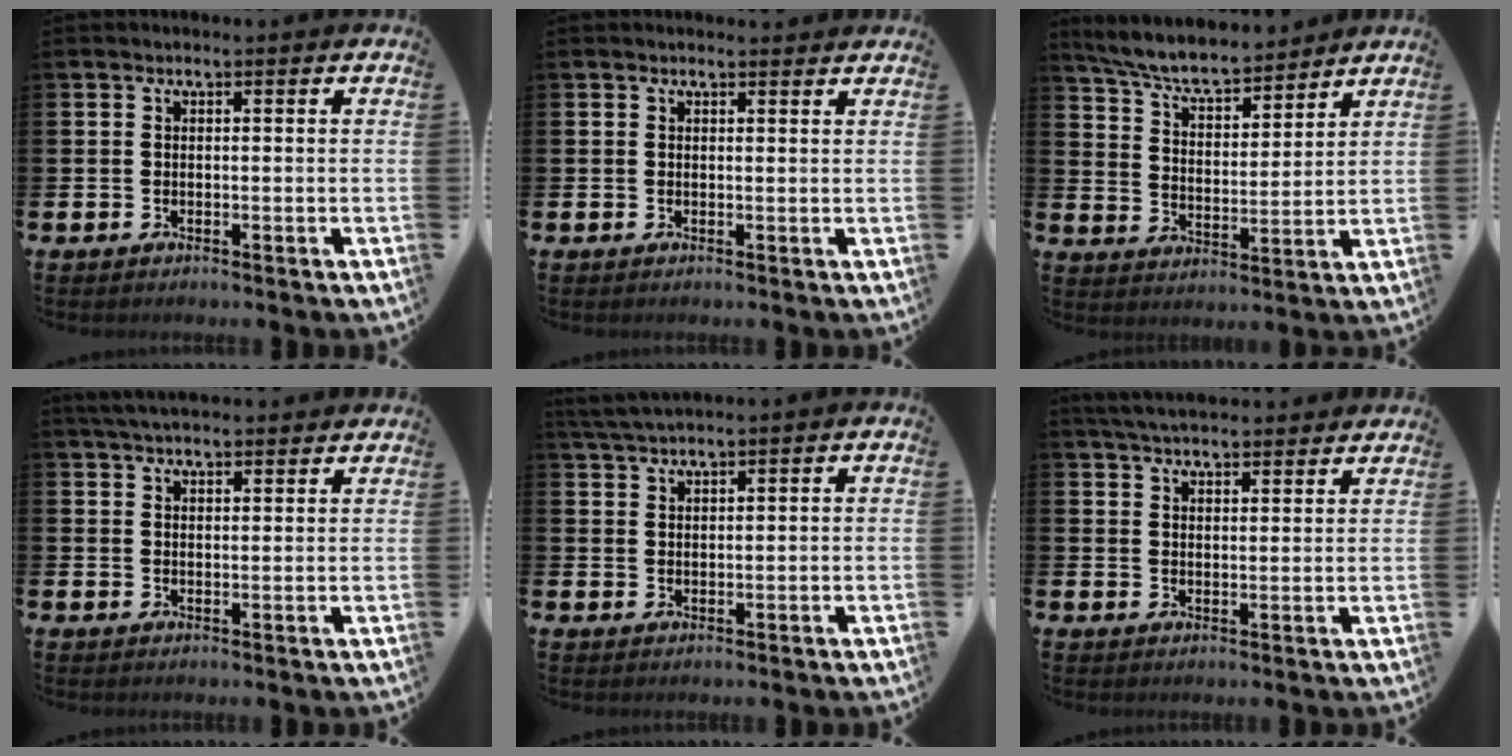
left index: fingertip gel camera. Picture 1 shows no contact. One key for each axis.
{"total": 0.8, "fx": 0.8, "fy": 0.1, "fz": 0.1, "tx": 0.011, "ty": -0.004, "tz": 0.012}
{"total": 7.1, "fx": 6.6, "fy": 1.2, "fz": 2.3, "tx": -0.071, "ty": -0.043, "tz": 0.115}
{"total": 4.0, "fx": 3.8, "fy": 0.7, "fz": 1.0, "tx": -0.024, "ty": -0.010, "tz": 0.072}
{"total": 2.8, "fx": 2.7, "fy": 0.0, "fz": 0.6, "tx": -0.021, "ty": -0.005, "tz": 0.052}
{"total": 4.6, "fx": 4.5, "fy": 0.5, "fz": 0.6, "tx": -0.020, "ty": -0.020, "tz": 0.082}